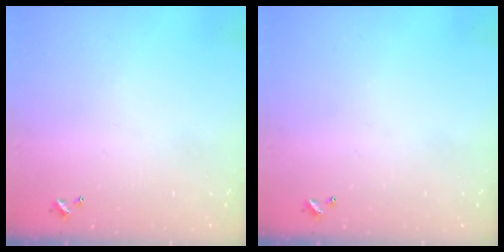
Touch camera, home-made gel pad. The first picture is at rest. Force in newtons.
{"total": 0.0}